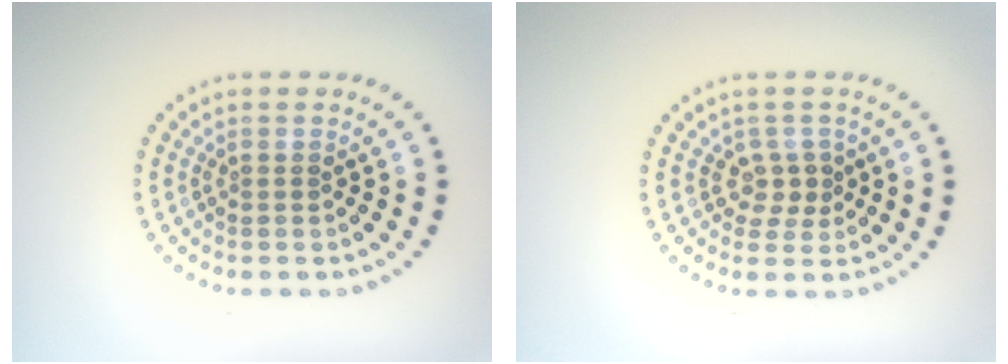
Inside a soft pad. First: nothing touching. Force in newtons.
{"total": 1.7, "press": 1.5, "slide": 0.9}